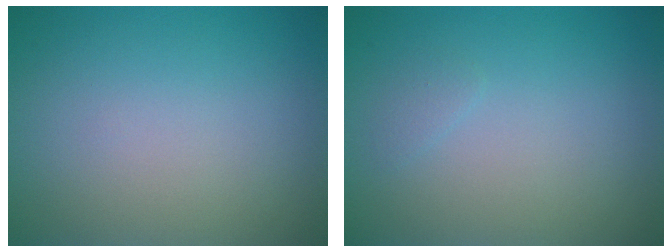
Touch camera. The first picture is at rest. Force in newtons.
{"total": 0.6, "press": 0.6, "slide": 0.1}